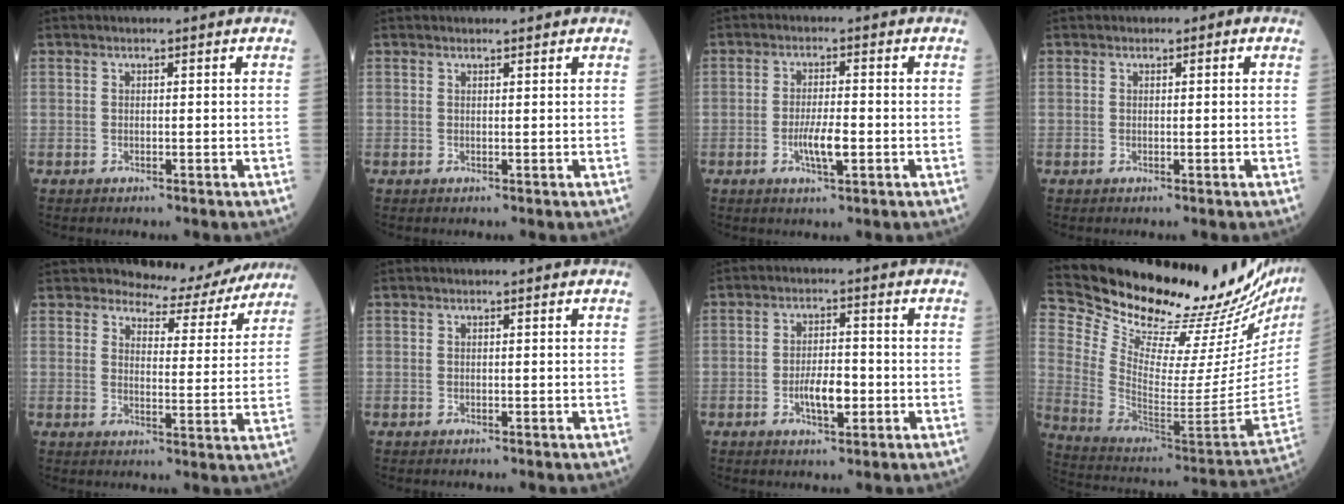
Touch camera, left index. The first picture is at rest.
{"total": 0.9, "force": [0.9, 0.1, 0.1], "torque": [-0.008, 0.004, 0.015]}
{"total": 4.3, "force": [-1.3, 0.8, 4.1], "torque": [-0.081, -0.002, -0.022]}
{"total": 0.8, "force": [0.2, 0.7, 0.4], "torque": [-0.005, 0.006, 0.000]}
{"total": 9.9, "force": [9.5, 2.5, 1.2], "torque": [-0.008, -0.018, 0.111]}
{"total": 0.0}
{"total": 5.1, "force": [-1.5, 1.9, 4.5], "torque": [-0.083, 0.001, -0.026]}
{"total": 31.7, "force": [28.8, 3.3, 12.9], "torque": [-0.220, -0.132, 0.400]}